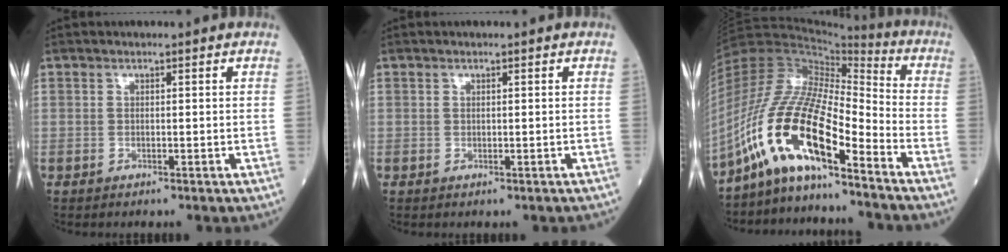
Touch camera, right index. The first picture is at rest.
{"total": 0.0}
{"total": 15.5, "force": [-9.8, 3.1, 11.6], "torque": [-0.237, 0.015, -0.181]}